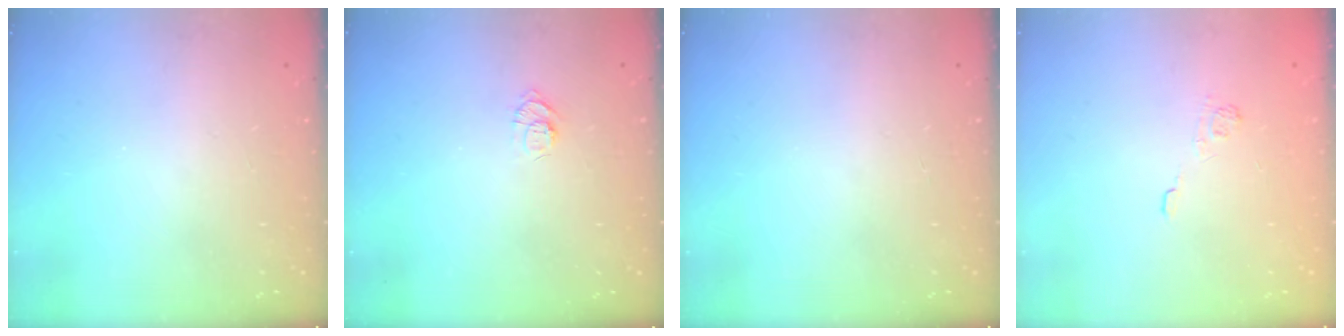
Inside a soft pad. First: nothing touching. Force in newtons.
{"total": 4.7, "press": 4.7, "slide": 0.5}
{"total": 0.0}
{"total": 2.3, "press": 1.8, "slide": 1.3}